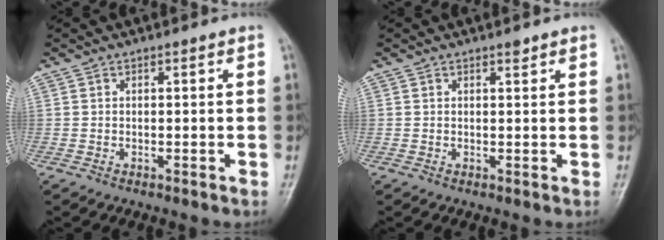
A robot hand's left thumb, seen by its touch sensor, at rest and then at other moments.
{"total": 1.1, "force": [0.8, 0.3, 0.6], "torque": [-0.007, -0.005, 0.013]}